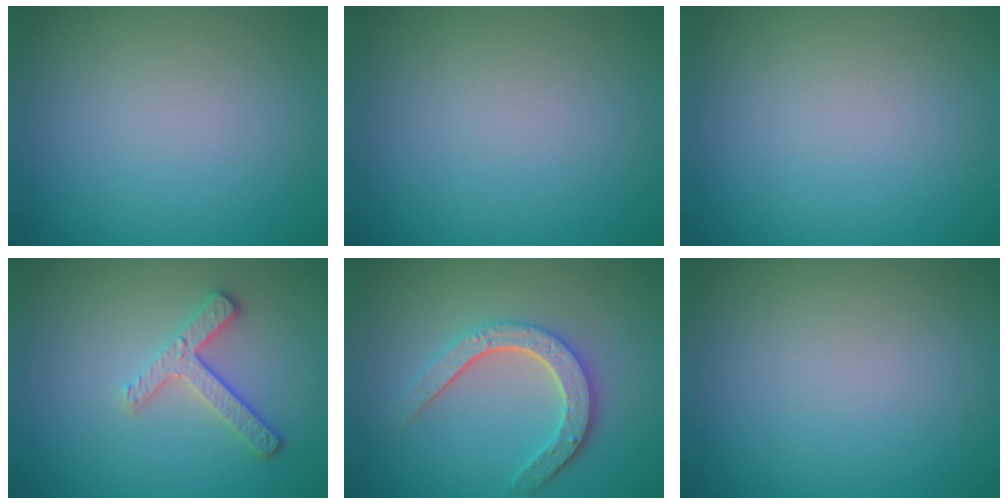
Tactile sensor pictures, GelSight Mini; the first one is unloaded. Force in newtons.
{"total": 0.0}
{"total": 0.0}
{"total": 2.7, "press": 2.3, "slide": 1.5}
{"total": 4.6, "press": 3.5, "slide": 3.0}
{"total": 0.0}